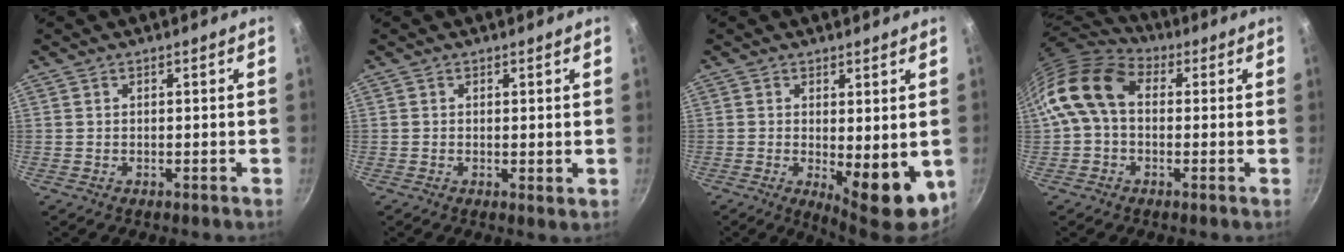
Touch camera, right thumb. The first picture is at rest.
{"total": 1.3, "force": [0.3, 0.5, 1.1], "torque": [-0.017, -0.007, 0.002]}
{"total": 9.7, "force": [-1.1, 3.8, 8.8], "torque": [-0.108, -0.010, -0.001]}
{"total": 13.3, "force": [1.6, 9.3, 9.4], "torque": [-0.161, 0.029, 0.009]}